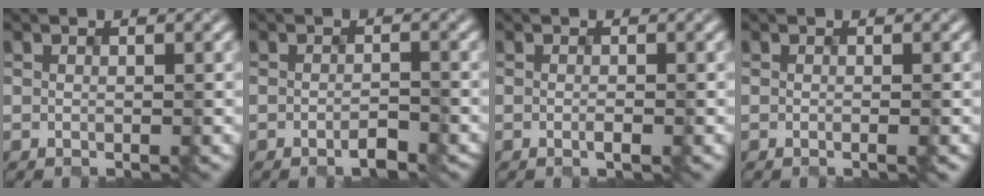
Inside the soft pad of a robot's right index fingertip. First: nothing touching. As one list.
[{"total": 1.7, "force": [-1.2, 0.5, 1.1], "torque": [-0.023, -0.006, -0.016]}, {"total": 0.8, "force": [-0.4, 0.1, 0.6], "torque": [-0.013, 0.001, -0.007]}, {"total": 0.5, "force": [-0.2, 0.2, 0.5], "torque": [-0.007, 0.001, -0.006]}]